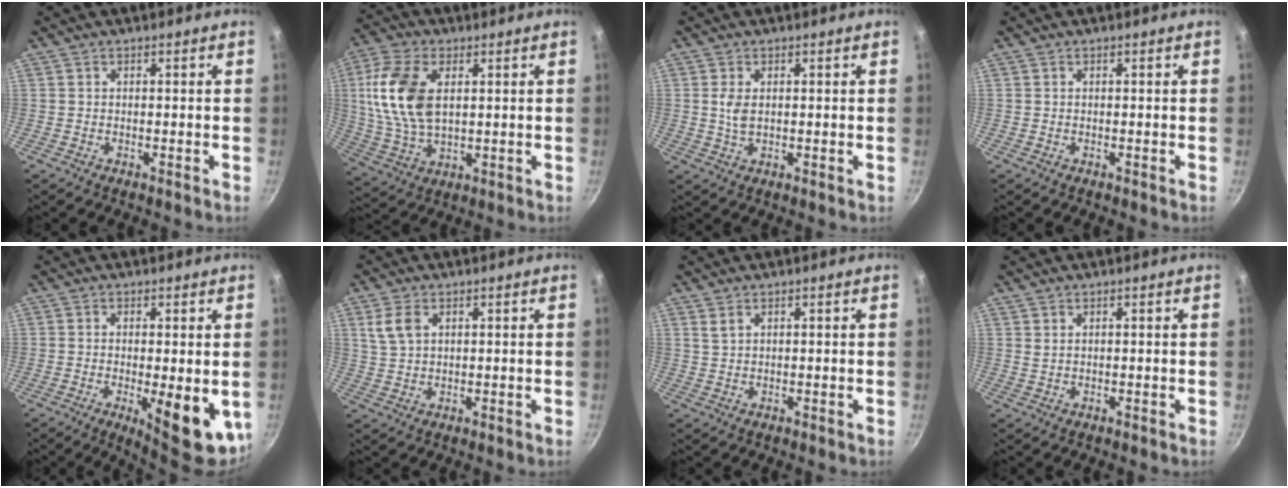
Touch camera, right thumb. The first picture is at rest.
{"total": 14.5, "force": [3.0, 8.3, 11.5], "torque": [-0.223, -0.004, 0.060]}
{"total": 3.1, "force": [0.6, 1.7, 2.6], "torque": [-0.050, -0.003, 0.015]}
{"total": 0.0}
{"total": 11.7, "force": [-2.4, 3.7, 10.8], "torque": [-0.126, -0.008, -0.021]}
{"total": 4.8, "force": [2.0, 3.0, 3.2], "torque": [-0.060, -0.002, 0.044]}
{"total": 1.6, "force": [1.1, 0.8, 0.9], "torque": [-0.016, -0.002, 0.023]}
{"total": 0.8, "force": [0.6, 0.3, 0.5], "torque": [-0.007, -0.005, 0.011]}